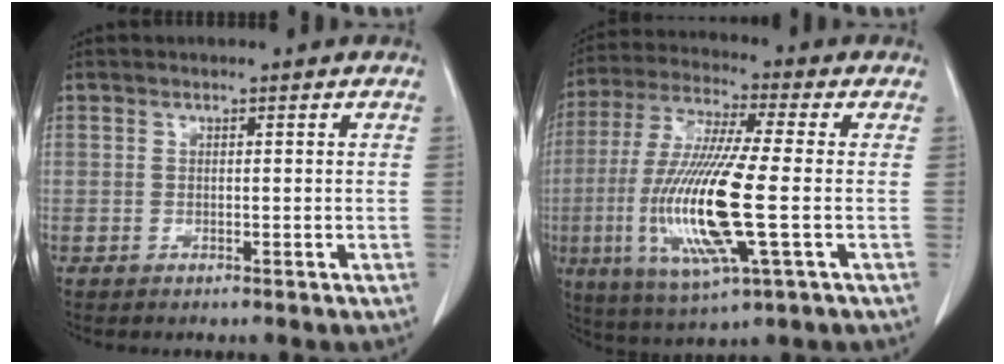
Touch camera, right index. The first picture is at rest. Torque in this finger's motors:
{"motor_torque": [2.14, 0.00, 0.57, 0.21]}